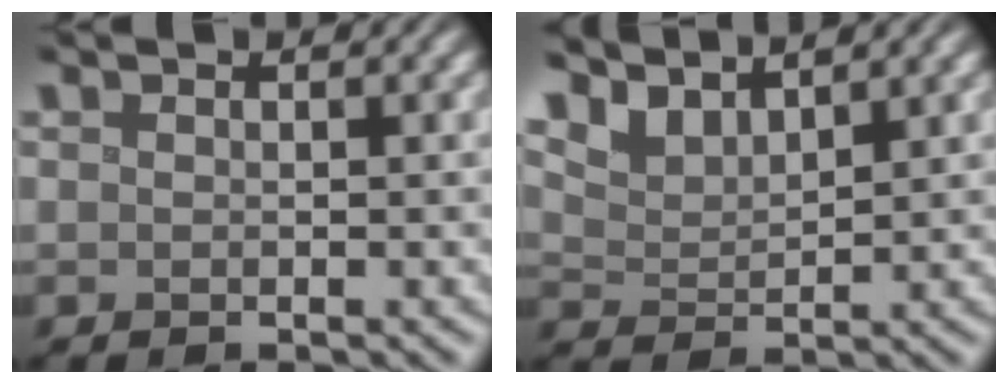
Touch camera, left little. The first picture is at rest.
{"total": 4.3, "force": [3.9, 1.0, 1.5], "torque": [-0.044, 0.005, 0.075]}